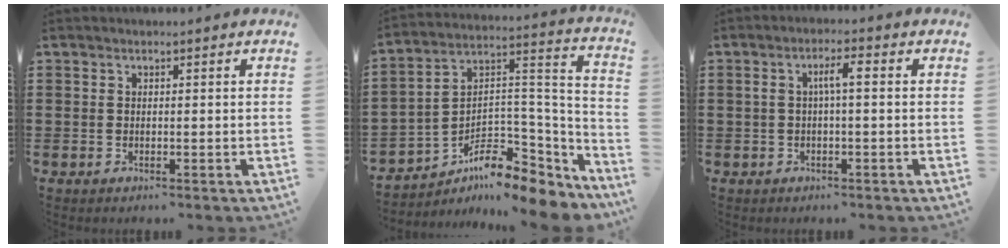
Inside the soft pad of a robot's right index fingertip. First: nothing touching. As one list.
[{"total": 8.0, "force": [-5.7, 3.8, 4.2], "torque": [-0.078, -0.006, -0.107]}, {"total": 3.3, "force": [0.1, 0.6, 3.3], "torque": [-0.063, 0.010, -0.004]}]